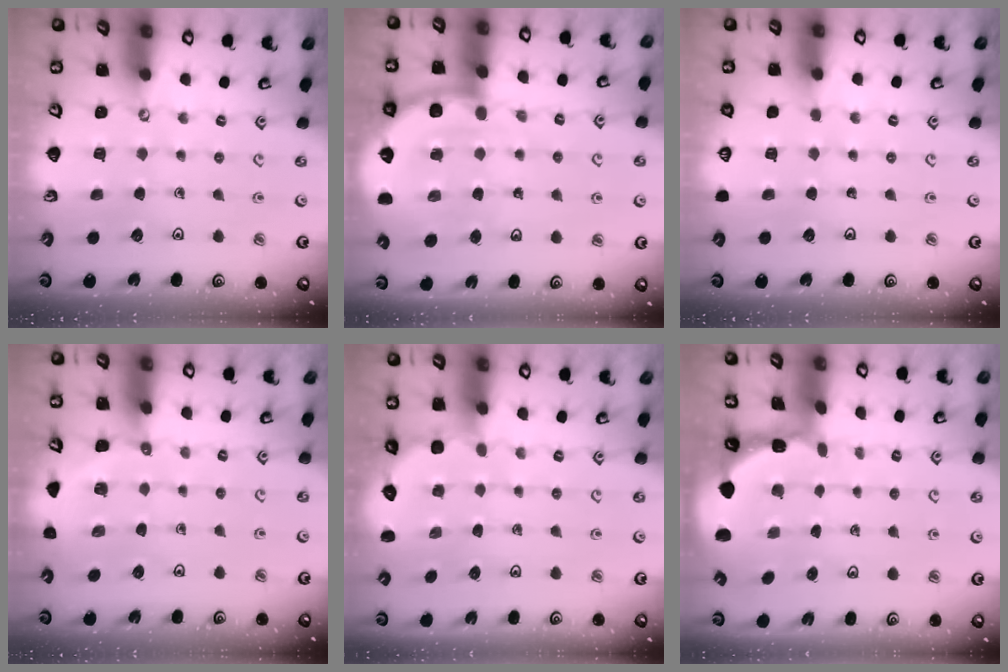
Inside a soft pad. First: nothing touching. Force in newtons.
{"total": 7.3, "press": 7.2, "slide": 1.0}
{"total": 0.0}
{"total": 2.7, "press": 2.7, "slide": 0.2}
{"total": 2.2, "press": 2.2, "slide": 0.3}
{"total": 1.5, "press": 1.5, "slide": 0.1}